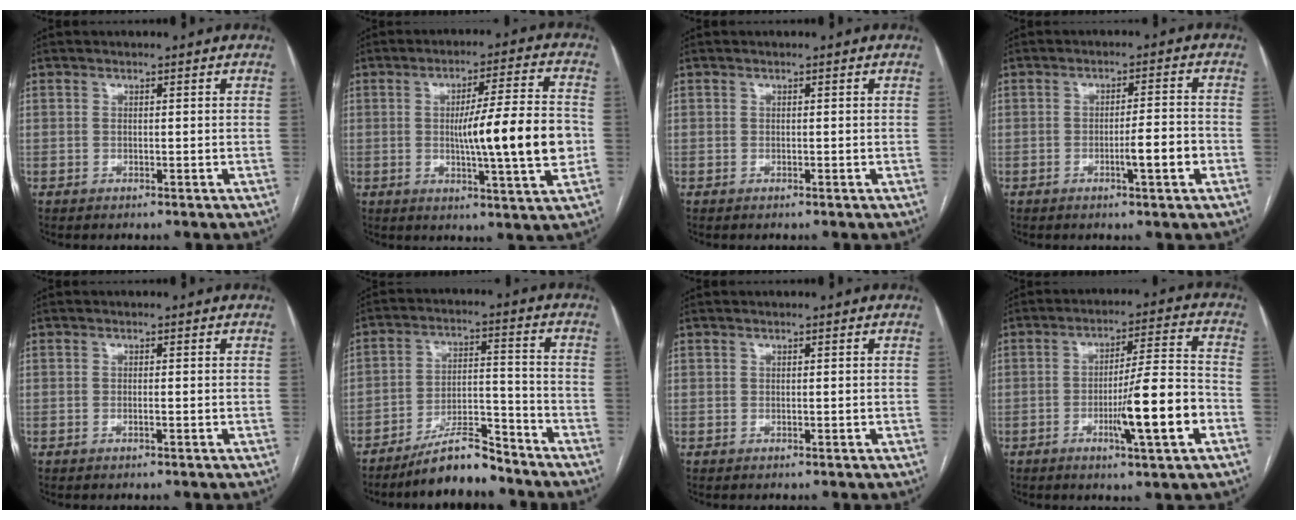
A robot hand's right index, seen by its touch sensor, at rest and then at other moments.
{"total": 13.8, "force": [-1.3, 0.2, 13.7], "torque": [-0.213, -0.003, -0.023]}
{"total": 0.0}
{"total": 5.1, "force": [-2.0, 0.2, 4.7], "torque": [-0.069, 0.000, -0.030]}
{"total": 0.5, "force": [-0.2, 0.0, 0.4], "torque": [-0.009, 0.000, -0.004]}
{"total": 9.1, "force": [-8.0, 1.9, 4.0], "torque": [-0.065, 0.015, -0.140]}
{"total": 0.0}
{"total": 11.8, "force": [-4.1, 0.2, 11.0], "torque": [-0.176, -0.003, -0.064]}